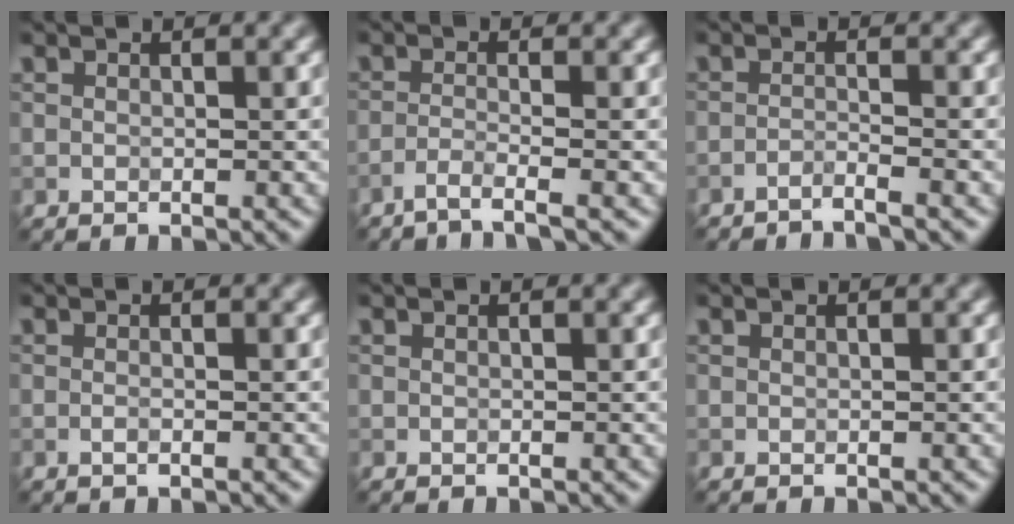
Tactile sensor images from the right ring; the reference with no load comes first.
{"total": 2.2, "force": [-1.6, 0.2, 1.5], "torque": [-0.023, 0.002, -0.047]}
{"total": 1.6, "force": [-1.3, 0.1, 0.9], "torque": [-0.009, -0.003, -0.037]}
{"total": 0.6, "force": [-0.2, 0.1, 0.6], "torque": [-0.012, -0.002, -0.006]}
{"total": 0.0}
{"total": 0.0}